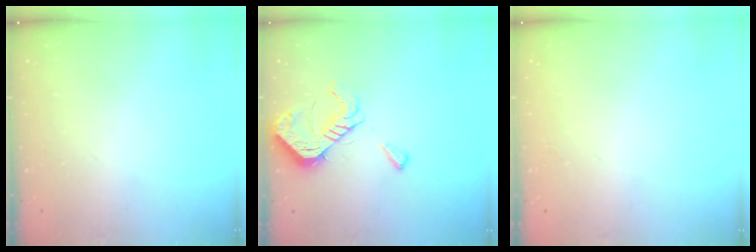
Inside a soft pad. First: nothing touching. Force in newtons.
{"total": 11.1, "press": 11.1, "slide": 0.5}
{"total": 2.1, "press": 2.1, "slide": 0.2}